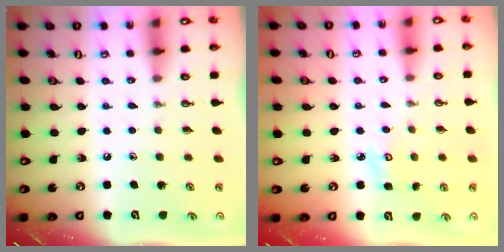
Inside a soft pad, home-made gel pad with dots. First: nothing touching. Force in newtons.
{"total": 4.7, "press": 4.7, "slide": 0.4}